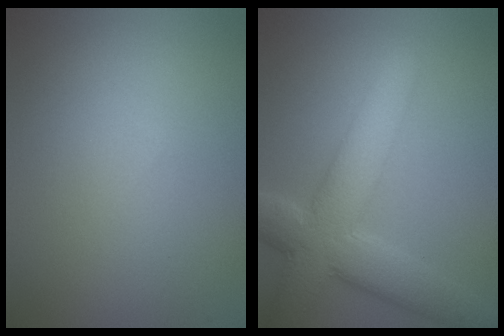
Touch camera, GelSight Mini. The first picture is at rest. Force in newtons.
{"total": 7.9, "press": 7.8, "slide": 0.7}